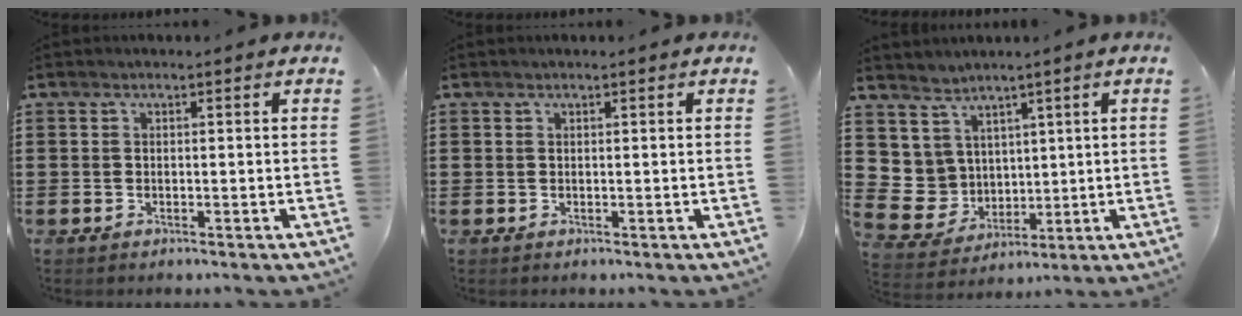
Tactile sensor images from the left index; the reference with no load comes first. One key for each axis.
{"total": 0.0}
{"total": 6.6, "fx": 2.9, "fy": 5.9, "fz": 0.1, "tx": -0.039, "ty": -0.020, "tz": 0.065}